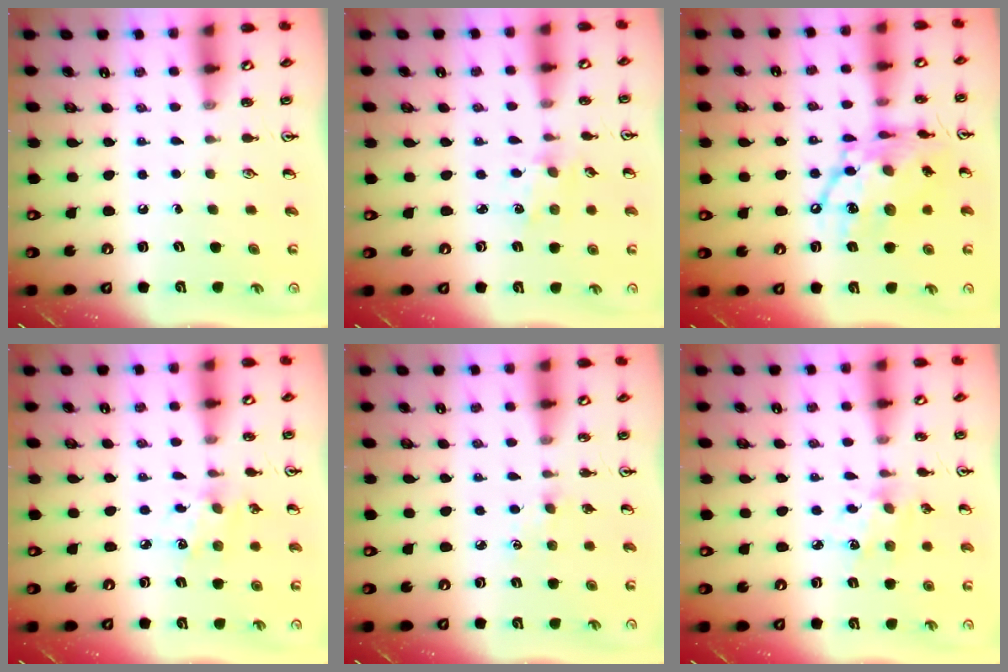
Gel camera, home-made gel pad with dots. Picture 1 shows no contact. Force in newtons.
{"total": 1.3, "press": 1.3, "slide": 0.2}
{"total": 17.7, "press": 17.7, "slide": 1.4}
{"total": 4.1, "press": 3.9, "slide": 1.4}
{"total": 2.0, "press": 2.0, "slide": 0.3}
{"total": 4.9, "press": 4.9, "slide": 0.3}